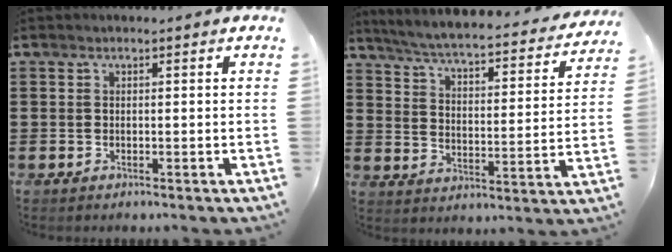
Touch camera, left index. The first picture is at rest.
{"total": 4.7, "force": [4.4, -0.2, 1.6], "torque": [-0.055, -0.037, 0.068]}